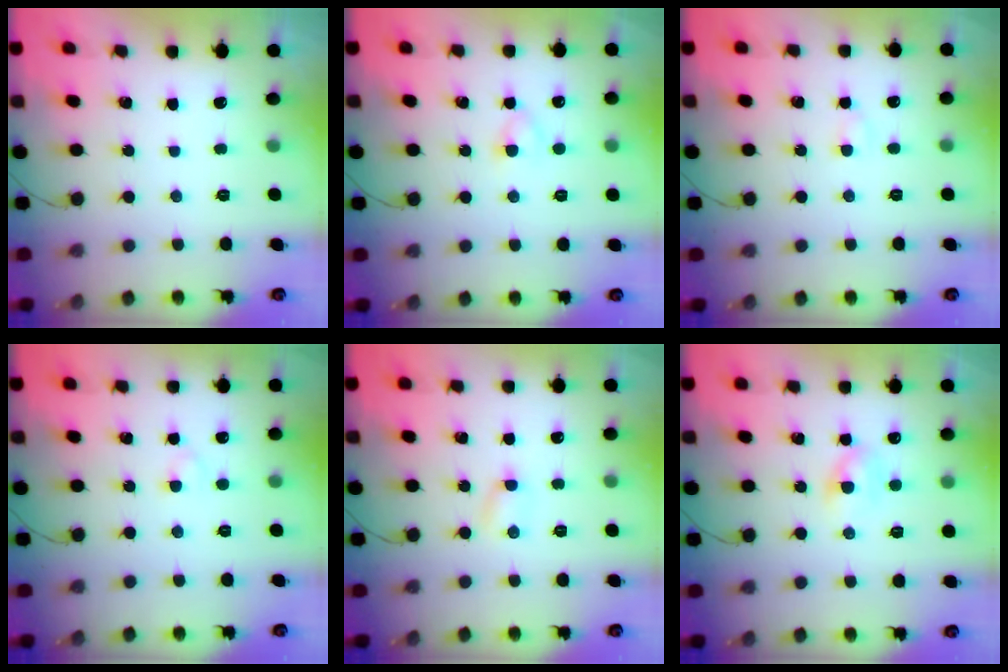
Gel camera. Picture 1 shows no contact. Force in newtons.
{"total": 3.2, "press": 3.1, "slide": 0.9}
{"total": 2.6, "press": 2.4, "slide": 0.8}
{"total": 2.3, "press": 2.1, "slide": 1.0}
{"total": 1.8, "press": 1.7, "slide": 0.5}
{"total": 3.3, "press": 3.1, "slide": 1.0}